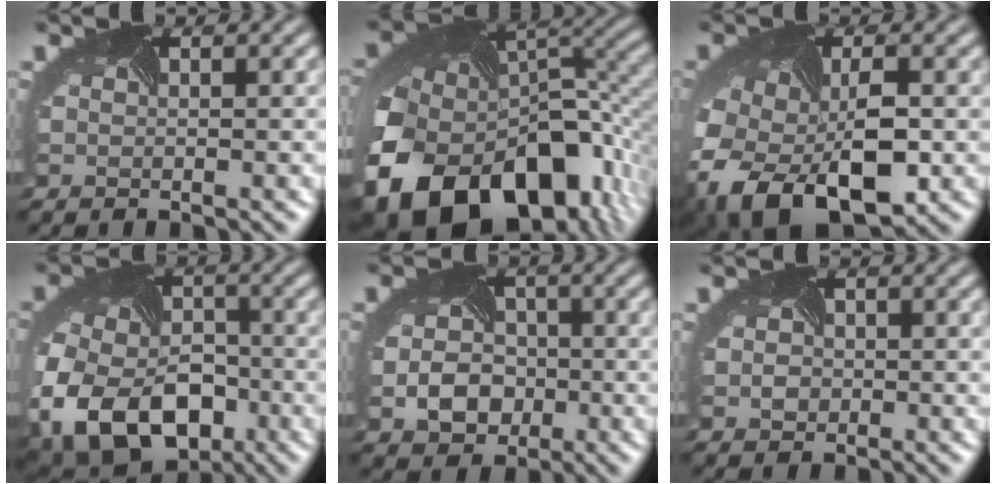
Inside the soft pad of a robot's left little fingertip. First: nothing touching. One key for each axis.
{"total": 20.4, "fx": -8.2, "fy": 13.8, "fz": 12.5, "tx": -0.271, "ty": -0.057, "tz": -0.106}
{"total": 11.2, "fx": -4.4, "fy": 6.7, "fz": 7.8, "tx": -0.177, "ty": -0.044, "tz": -0.060}
{"total": 14.0, "fx": -5.6, "fy": 9.4, "fz": 8.8, "tx": -0.186, "ty": -0.045, "tz": -0.081}
{"total": 4.6, "fx": -1.4, "fy": 3.7, "fz": 2.4, "tx": -0.050, "ty": -0.011, "tz": -0.021}
{"total": 1.4, "fx": -0.3, "fy": 1.3, "fz": 0.4, "tx": -0.008, "ty": -0.003, "tz": -0.006}